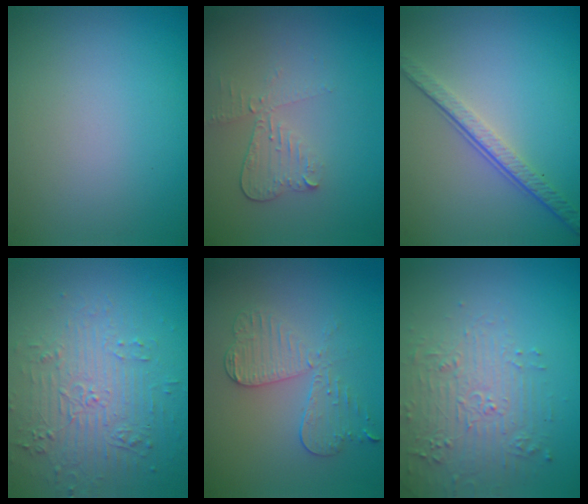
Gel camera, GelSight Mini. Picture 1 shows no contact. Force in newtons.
{"total": 2.3, "press": 2.1, "slide": 0.8}
{"total": 3.8, "press": 2.7, "slide": 2.7}
{"total": 4.3, "press": 3.7, "slide": 2.2}
{"total": 4.0, "press": 3.4, "slide": 2.0}
{"total": 4.7, "press": 4.6, "slide": 1.0}